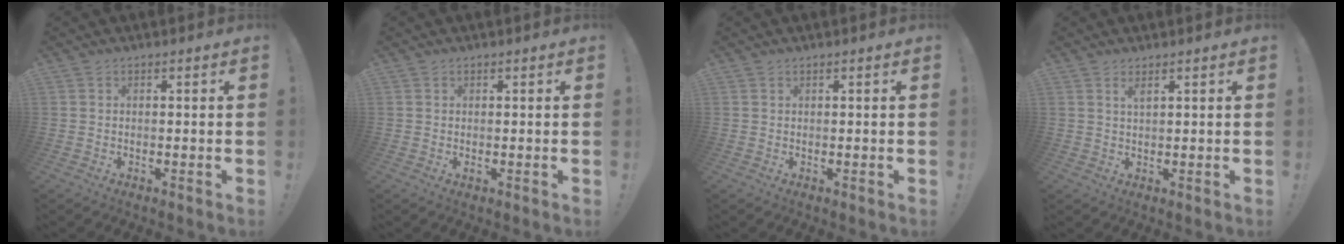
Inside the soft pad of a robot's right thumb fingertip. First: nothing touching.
{"total": 0.0}
{"total": 0.0}
{"total": 1.7, "force": [1.1, 0.2, 1.3], "torque": [-0.019, 0.000, 0.017]}